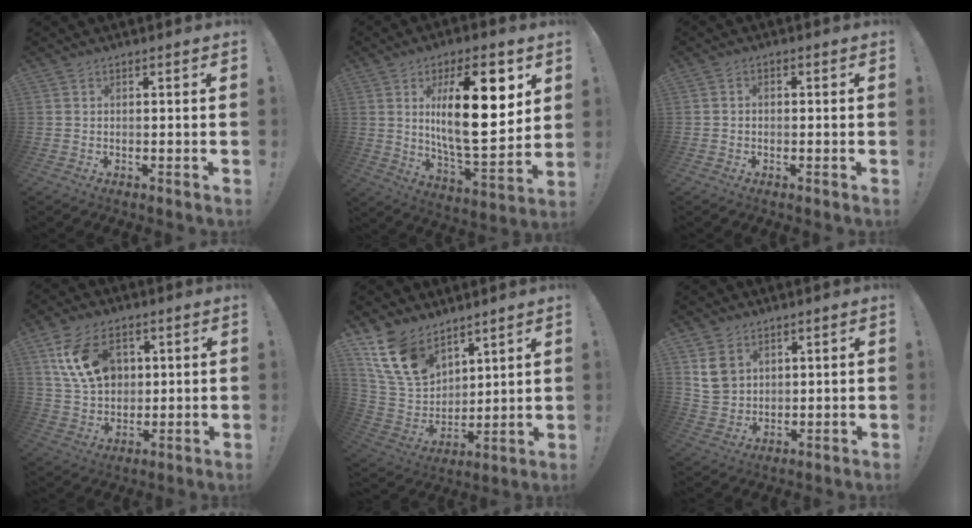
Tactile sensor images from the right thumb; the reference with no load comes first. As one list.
[{"total": 21.5, "force": [6.1, 7.5, 19.2], "torque": [-0.310, -0.028, 0.082]}, {"total": 1.2, "force": [-0.8, 0.7, 0.6], "torque": [-0.009, 0.005, -0.014]}, {"total": 14.7, "force": [5.7, 10.0, 9.1], "torque": [-0.174, -0.010, 0.111]}, {"total": 16.0, "force": [10.9, 9.6, 6.9], "torque": [-0.143, -0.062, 0.214]}, {"total": 8.2, "force": [4.4, 6.3, 2.9], "torque": [-0.049, -0.018, 0.091]}]